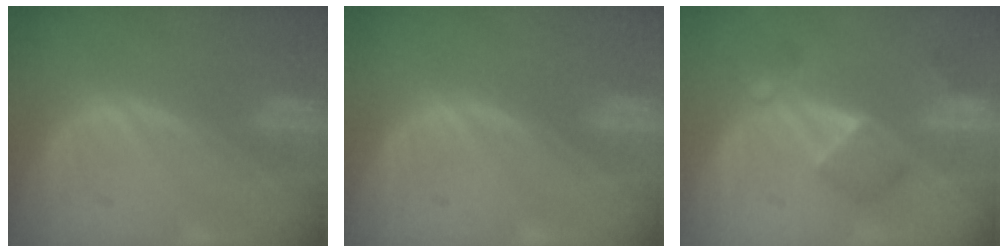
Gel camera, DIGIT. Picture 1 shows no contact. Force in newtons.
{"total": 0.0}
{"total": 5.4, "press": 5.1, "slide": 2.0}